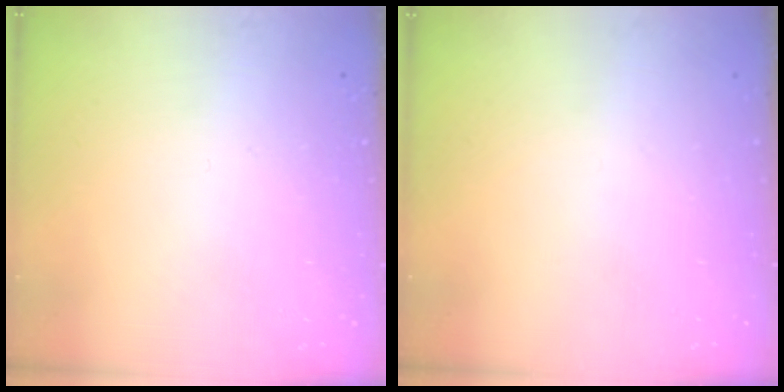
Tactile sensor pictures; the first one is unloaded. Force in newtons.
{"total": 0.0}